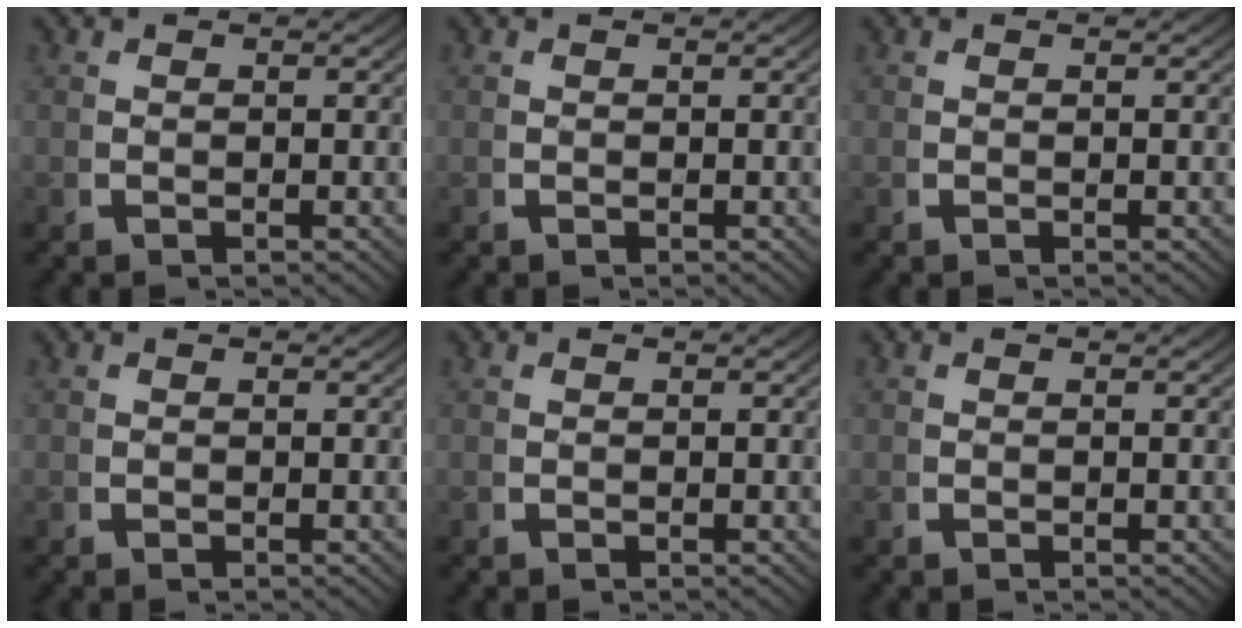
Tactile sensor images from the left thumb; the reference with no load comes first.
{"total": 0.0}
{"total": 0.0}
{"total": 0.0}
{"total": 0.0}
{"total": 0.0}